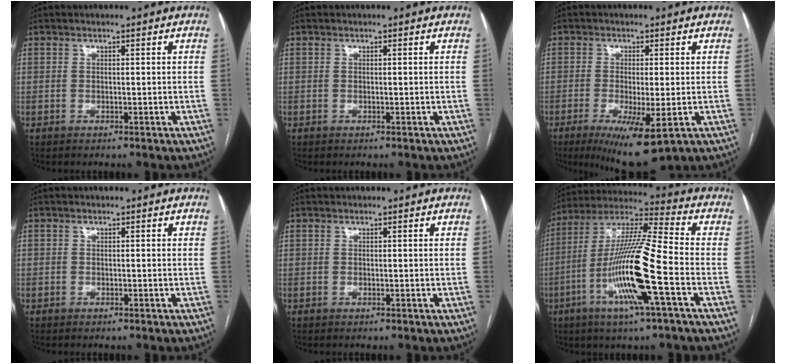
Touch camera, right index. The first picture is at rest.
{"total": 0.0}
{"total": 9.0, "force": [-3.9, 1.7, 7.9], "torque": [-0.126, -0.024, -0.056]}
{"total": 0.6, "force": [-0.3, 0.6, 0.0], "torque": [0.004, 0.007, -0.008]}
{"total": 0.0}
{"total": 16.9, "force": [-5.3, 0.1, 16.0], "torque": [-0.316, -0.008, -0.107]}